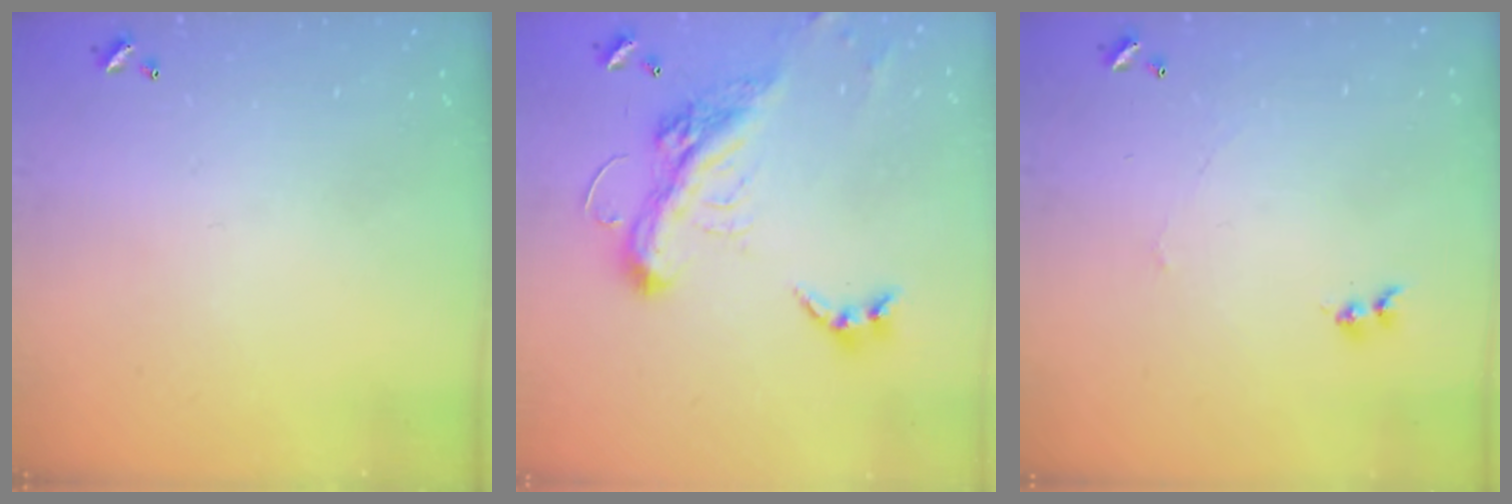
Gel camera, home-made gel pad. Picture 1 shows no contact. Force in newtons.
{"total": 7.8, "press": 7.6, "slide": 1.9}
{"total": 1.2, "press": 1.1, "slide": 0.3}